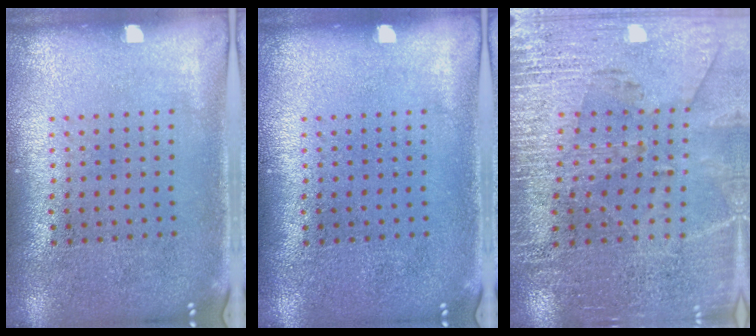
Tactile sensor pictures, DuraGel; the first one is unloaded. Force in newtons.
{"total": 0.0}
{"total": 3.0, "press": 2.9, "slide": 0.6}